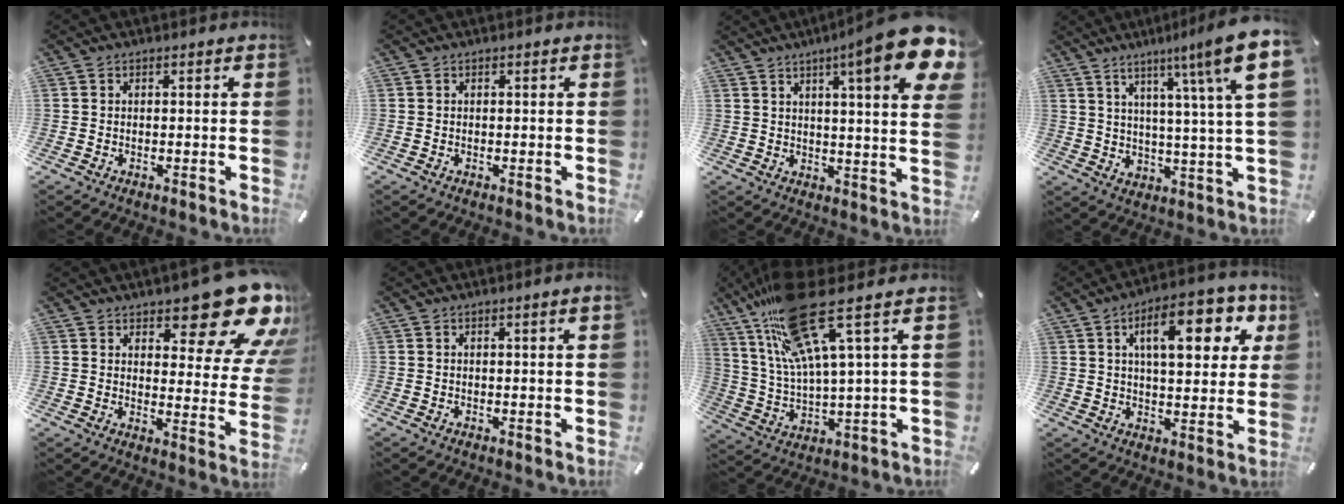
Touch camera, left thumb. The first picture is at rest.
{"total": 0.0}
{"total": 17.0, "force": [8.5, 2.2, 14.5], "torque": [-0.213, -0.048, 0.121]}
{"total": 15.1, "force": [8.2, 1.8, 12.5], "torque": [-0.199, -0.042, 0.119]}
{"total": 18.4, "force": [13.0, 7.0, 11.0], "torque": [-0.124, -0.110, 0.216]}
{"total": 1.6, "force": [0.5, 0.0, 1.5], "torque": [-0.028, -0.001, 0.008]}
{"total": 21.3, "force": [11.5, 5.2, 17.2], "torque": [-0.353, -0.047, 0.189]}
{"total": 16.9, "force": [7.0, 7.1, 13.6], "torque": [-0.197, -0.010, 0.107]}